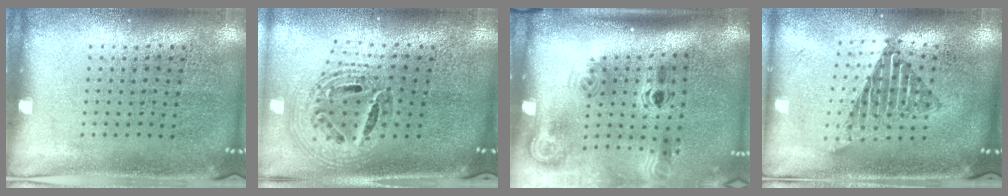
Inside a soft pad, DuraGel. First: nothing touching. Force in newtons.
{"total": 1.5, "press": 1.3, "slide": 0.8}
{"total": 2.2, "press": 1.5, "slide": 1.6}
{"total": 1.7, "press": 1.4, "slide": 1.0}